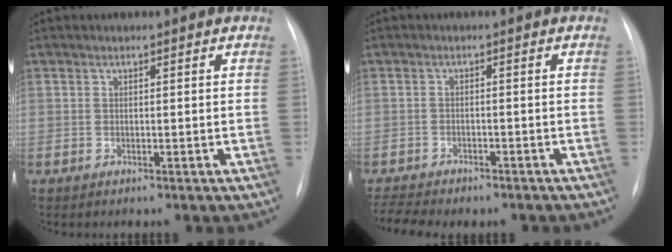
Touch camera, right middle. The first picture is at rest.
{"total": 7.1, "force": [-6.2, 2.1, 2.7], "torque": [-0.046, 0.002, -0.085]}